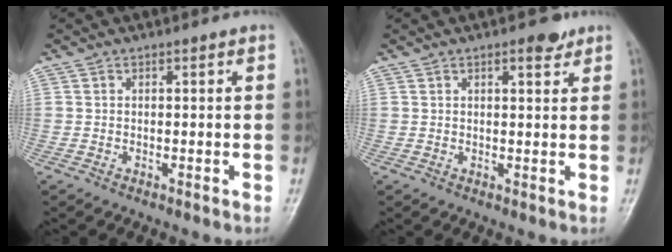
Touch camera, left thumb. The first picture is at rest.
{"total": 3.0, "force": [1.9, 1.1, 2.0], "torque": [-0.022, -0.008, 0.024]}